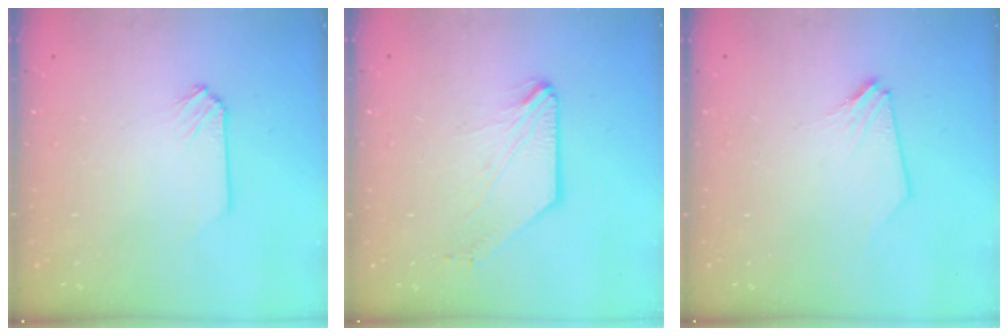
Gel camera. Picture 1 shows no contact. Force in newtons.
{"total": 0.0}
{"total": 2.0, "press": 2.0, "slide": 0.2}